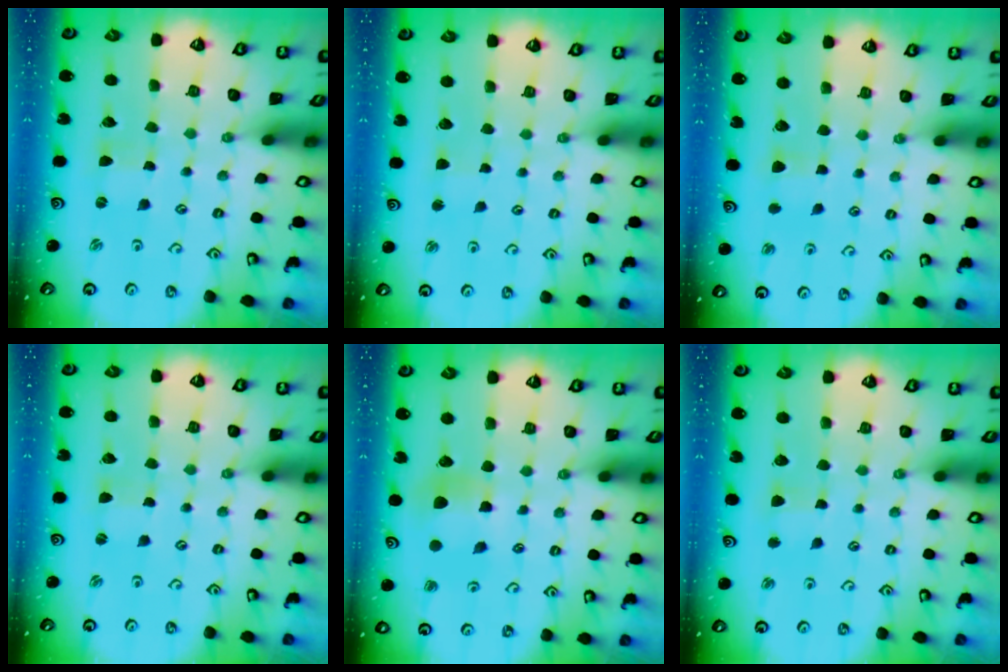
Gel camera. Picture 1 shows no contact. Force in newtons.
{"total": 1.6, "press": 1.5, "slide": 0.2}
{"total": 3.5, "press": 3.4, "slide": 0.5}
{"total": 0.0}
{"total": 6.1, "press": 6.1, "slide": 0.6}
{"total": 2.2, "press": 2.2, "slide": 0.2}